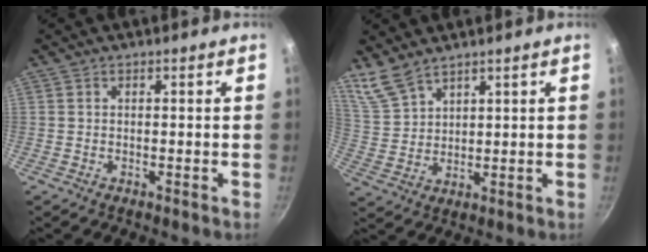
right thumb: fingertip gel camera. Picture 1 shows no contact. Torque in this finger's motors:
{"motor_torque": [-0.94, 1.11, -0.39, 0.13, 0.12]}